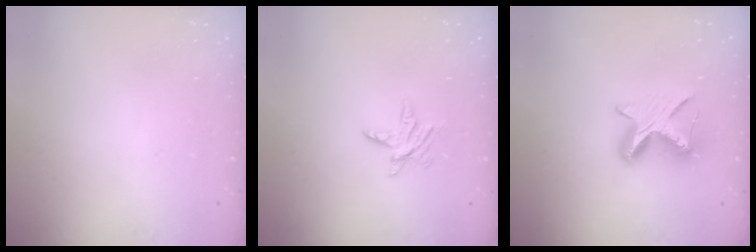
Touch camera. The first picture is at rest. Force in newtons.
{"total": 5.8, "press": 5.7, "slide": 0.6}
{"total": 8.9, "press": 8.9, "slide": 0.3}